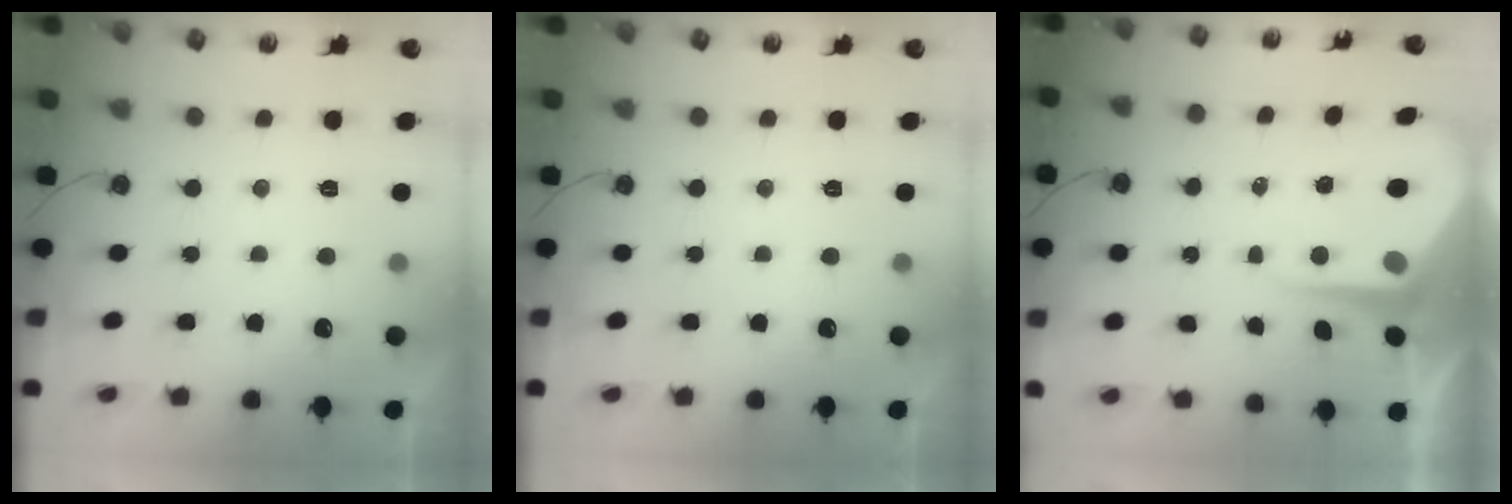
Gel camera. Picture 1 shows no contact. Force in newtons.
{"total": 0.0}
{"total": 8.3, "press": 8.3, "slide": 0.8}